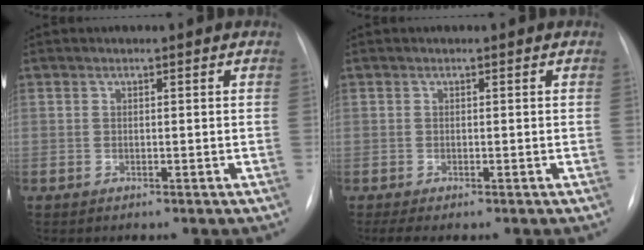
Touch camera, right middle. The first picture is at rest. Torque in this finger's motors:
{"motor_torque": [0.46, -0.41, -0.05, 0.01]}